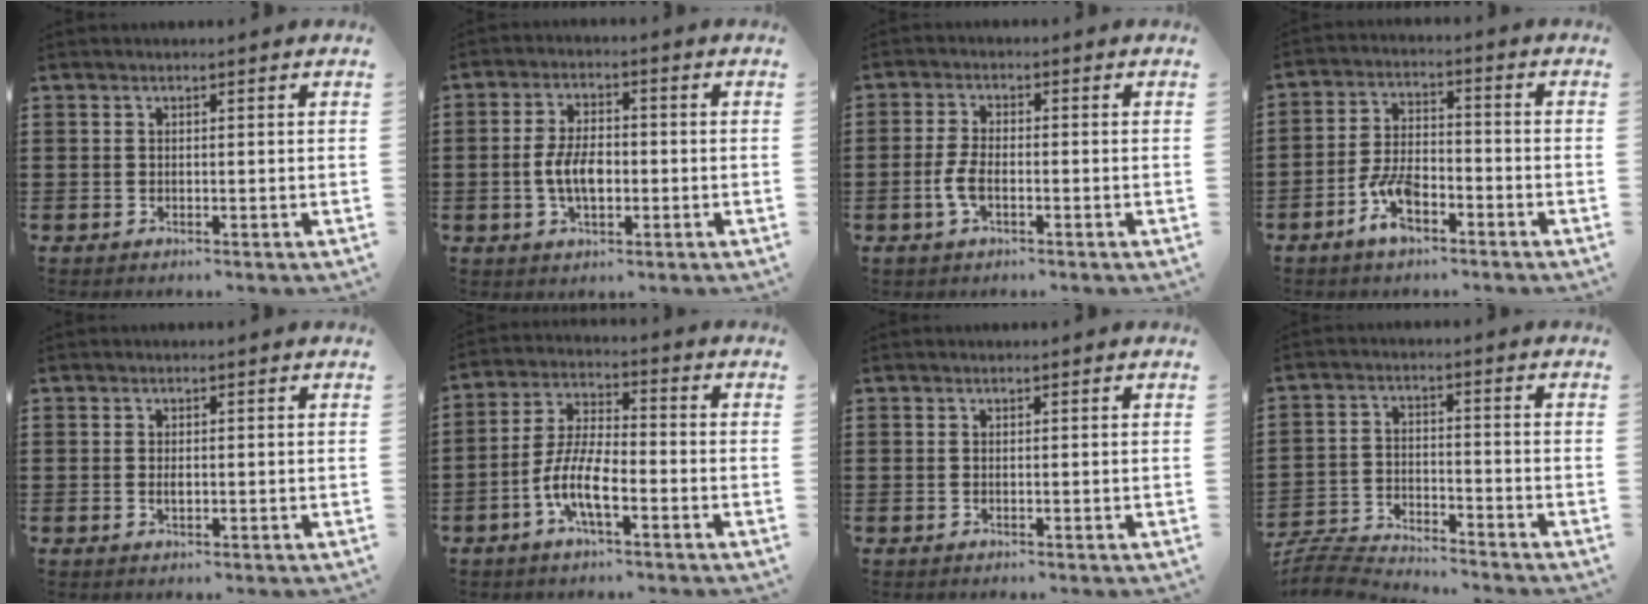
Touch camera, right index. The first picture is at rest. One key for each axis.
{"total": 5.9, "fx": -1.0, "fy": 2.9, "fz": 5.1, "tx": -0.115, "ty": -0.001, "tz": -0.023}
{"total": 3.8, "fx": -1.2, "fy": 1.4, "fz": 3.4, "tx": -0.090, "ty": -0.010, "tz": -0.029}
{"total": 6.8, "fx": -3.9, "fy": 2.9, "fz": 4.8, "tx": -0.112, "ty": 0.001, "tz": -0.076}
{"total": 1.1, "fx": -0.1, "fy": 0.5, "fz": 1.0, "tx": -0.020, "ty": 0.000, "tz": -0.002}
{"total": 8.0, "fx": -3.5, "fy": 2.6, "fz": 6.7, "tx": -0.159, "ty": -0.009, "tz": -0.073}
{"total": 0.0}
{"total": 6.1, "fx": -6.1, "fy": 0.5, "fz": 0.8, "tx": -0.037, "ty": 0.001, "tz": -0.126}